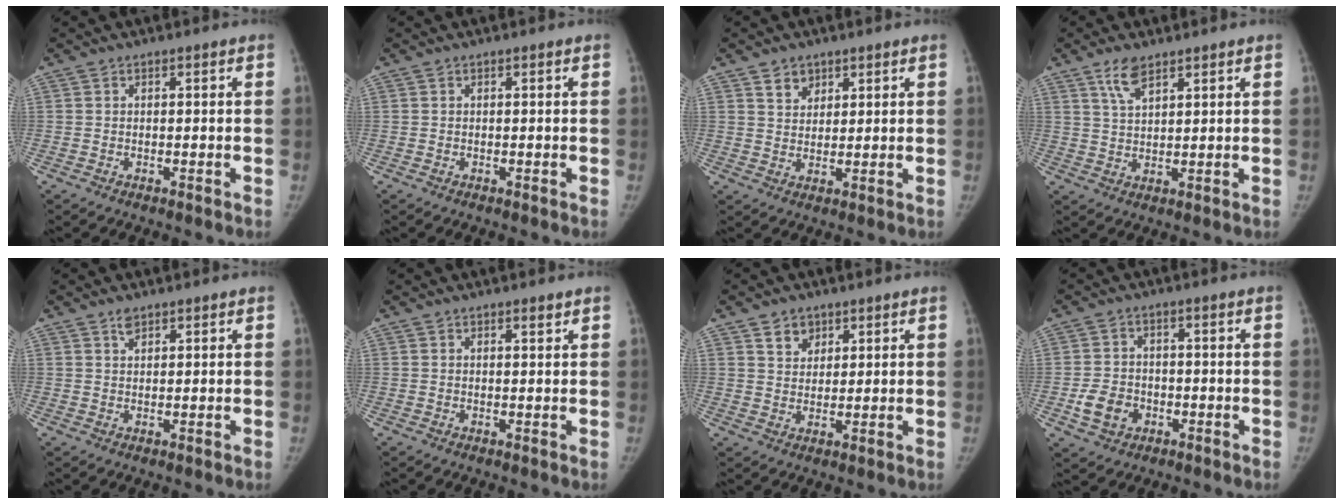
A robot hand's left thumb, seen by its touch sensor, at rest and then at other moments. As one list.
[{"total": 0.0}, {"total": 3.8, "force": [2.5, 2.7, 1.1], "torque": [-0.001, -0.019, 0.049]}, {"total": 4.8, "force": [3.3, 1.8, 3.0], "torque": [-0.053, -0.013, 0.068]}, {"total": 1.7, "force": [1.3, 0.8, 0.8], "torque": [-0.009, -0.004, 0.025]}, {"total": 1.0, "force": [0.8, 0.2, 0.6], "torque": [-0.008, -0.007, 0.015]}, {"total": 4.3, "force": [2.7, 3.1, 1.3], "torque": [-0.001, -0.019, 0.051]}, {"total": 6.0, "force": [-2.0, 4.8, 3.0], "torque": [-0.044, 0.012, -0.030]}]